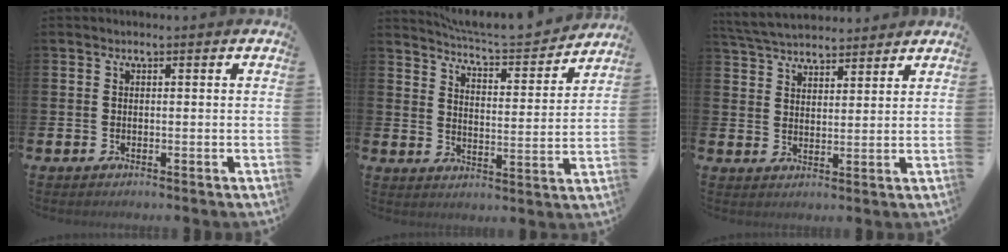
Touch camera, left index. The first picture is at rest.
{"total": 6.5, "force": [6.3, 0.3, 1.2], "torque": [-0.047, -0.049, 0.108]}
{"total": 5.1, "force": [4.9, 1.1, 0.4], "torque": [-0.028, -0.021, 0.090]}